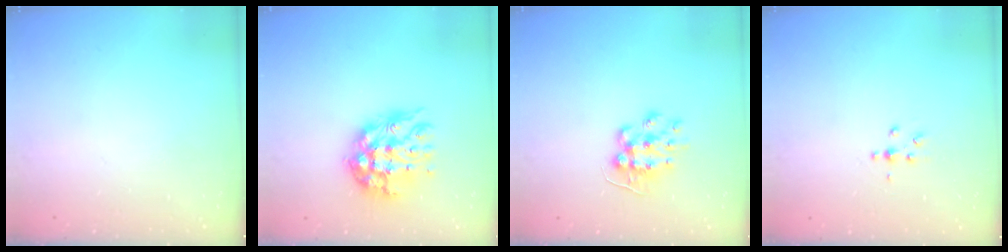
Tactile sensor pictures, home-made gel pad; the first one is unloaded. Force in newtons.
{"total": 15.0, "press": 15.0, "slide": 1.3}
{"total": 9.4, "press": 9.3, "slide": 1.3}
{"total": 5.2, "press": 4.8, "slide": 2.1}